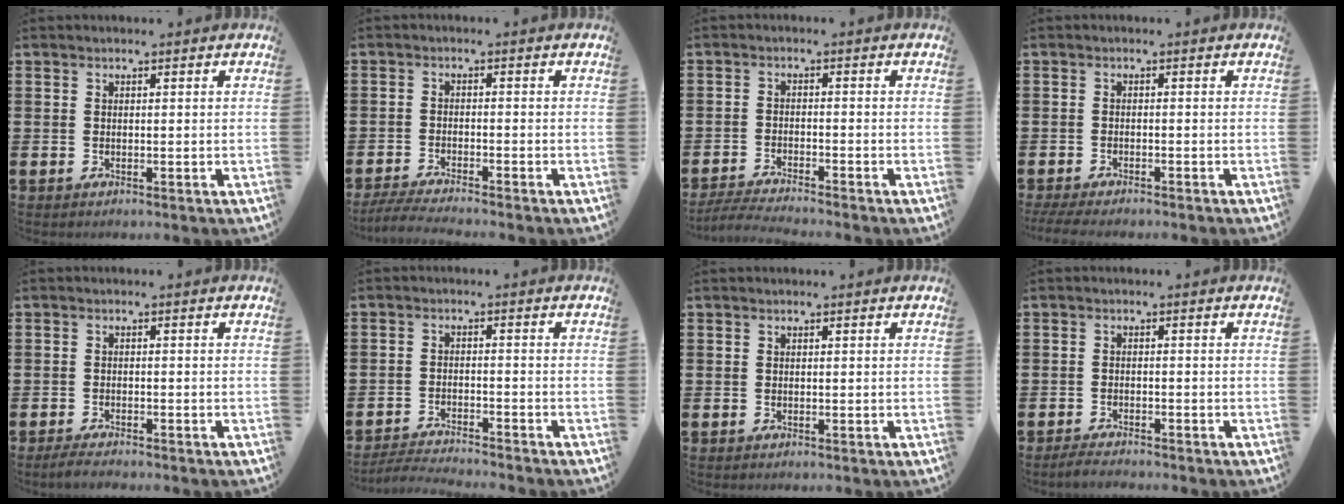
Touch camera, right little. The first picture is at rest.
{"total": 2.6, "force": [-2.3, -0.1, 1.2], "torque": [-0.018, -0.002, -0.043]}
{"total": 2.8, "force": [-2.7, -0.2, 0.9], "torque": [-0.013, 0.000, -0.052]}
{"total": 1.5, "force": [-1.2, 0.1, 0.8], "torque": [-0.013, 0.000, -0.024]}
{"total": 1.5, "force": [-1.3, 0.2, 0.7], "torque": [-0.013, 0.001, -0.025]}
{"total": 2.7, "force": [-2.7, -0.2, 0.3], "torque": [-0.006, 0.002, -0.056]}
{"total": 0.0}
{"total": 1.6, "force": [-1.5, 0.0, 0.4], "torque": [-0.009, 0.002, -0.030]}